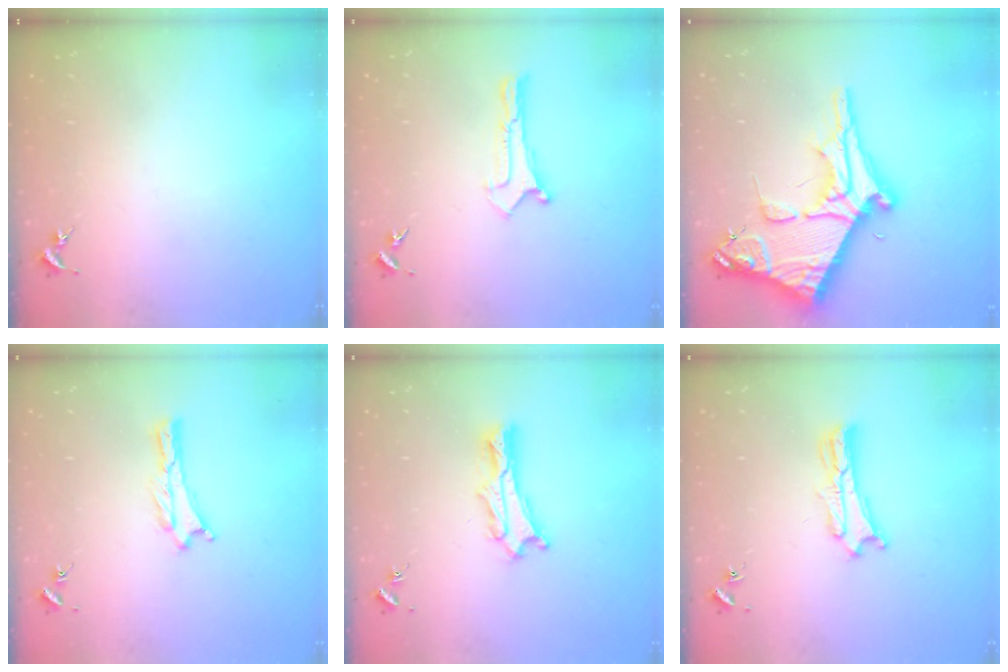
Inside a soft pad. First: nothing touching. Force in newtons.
{"total": 0.5, "press": 0.5, "slide": 0.1}
{"total": 12.1, "press": 12.0, "slide": 1.3}
{"total": 0.0}
{"total": 2.7, "press": 2.7, "slide": 0.4}
{"total": 2.5, "press": 2.5, "slide": 0.2}